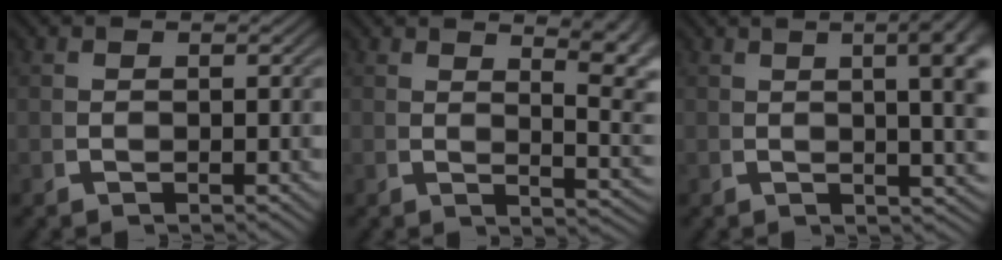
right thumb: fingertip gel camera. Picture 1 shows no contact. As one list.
[{"total": 5.9, "force": [2.1, 2.2, 5.1], "torque": [-0.046, -0.006, 0.037]}, {"total": 8.7, "force": [2.6, 3.3, 7.6], "torque": [-0.068, 0.023, 0.030]}]